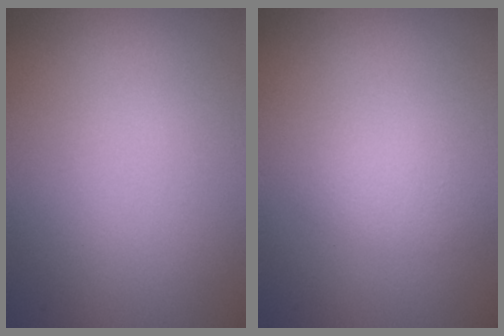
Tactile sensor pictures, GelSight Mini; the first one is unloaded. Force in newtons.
{"total": 1.4, "press": 1.4, "slide": 0.0}